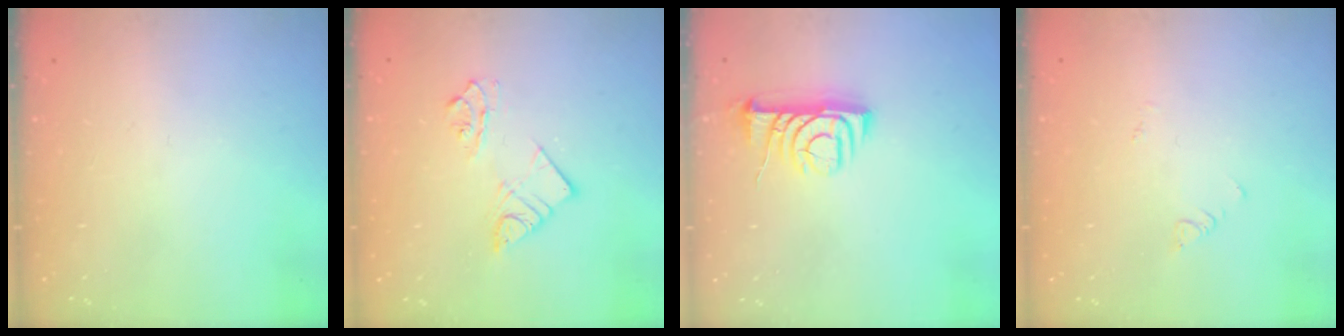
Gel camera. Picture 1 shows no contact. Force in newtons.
{"total": 7.1, "press": 7.1, "slide": 0.2}
{"total": 8.2, "press": 8.2, "slide": 0.6}
{"total": 1.9, "press": 1.9, "slide": 0.4}